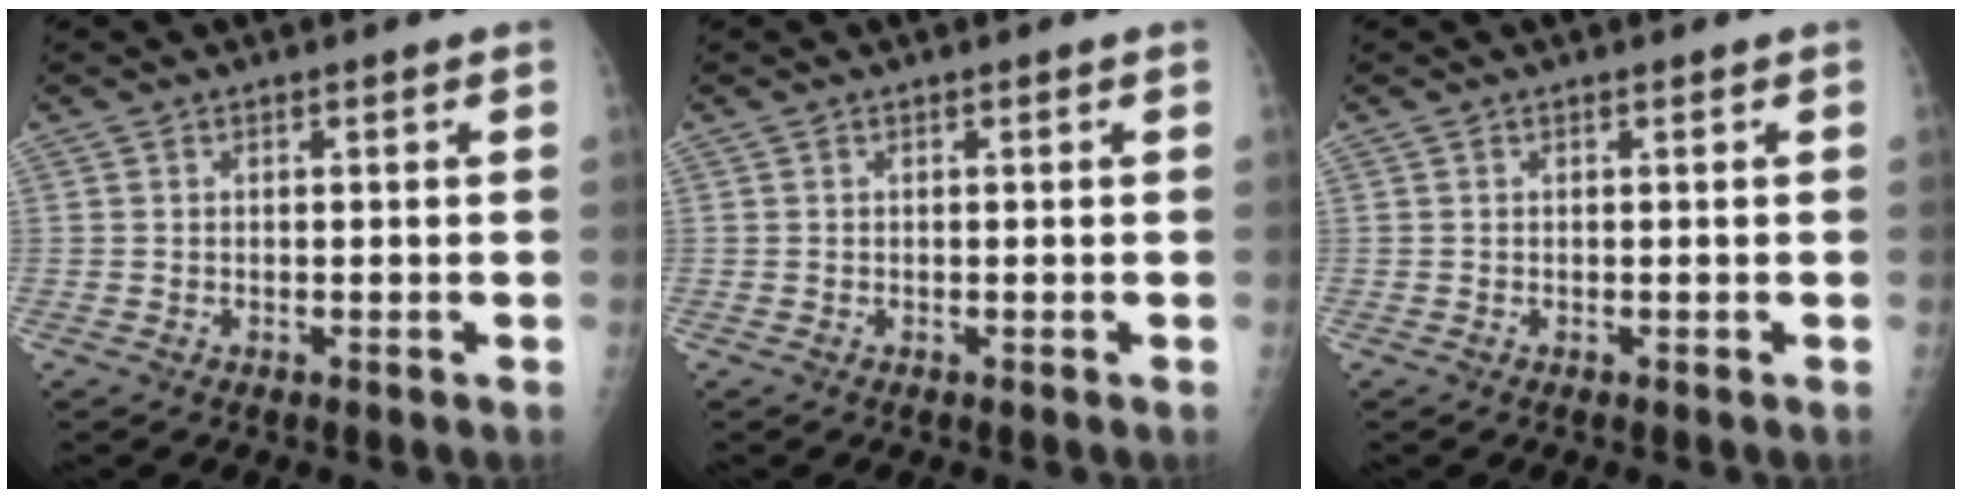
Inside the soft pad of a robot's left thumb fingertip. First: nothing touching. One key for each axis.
{"total": 0.0}
{"total": 0.0}